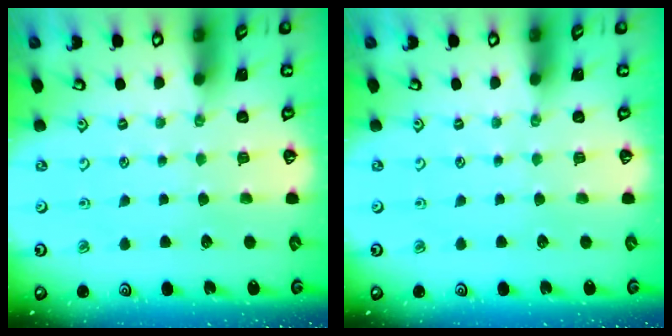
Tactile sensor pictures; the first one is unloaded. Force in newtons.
{"total": 0.0}